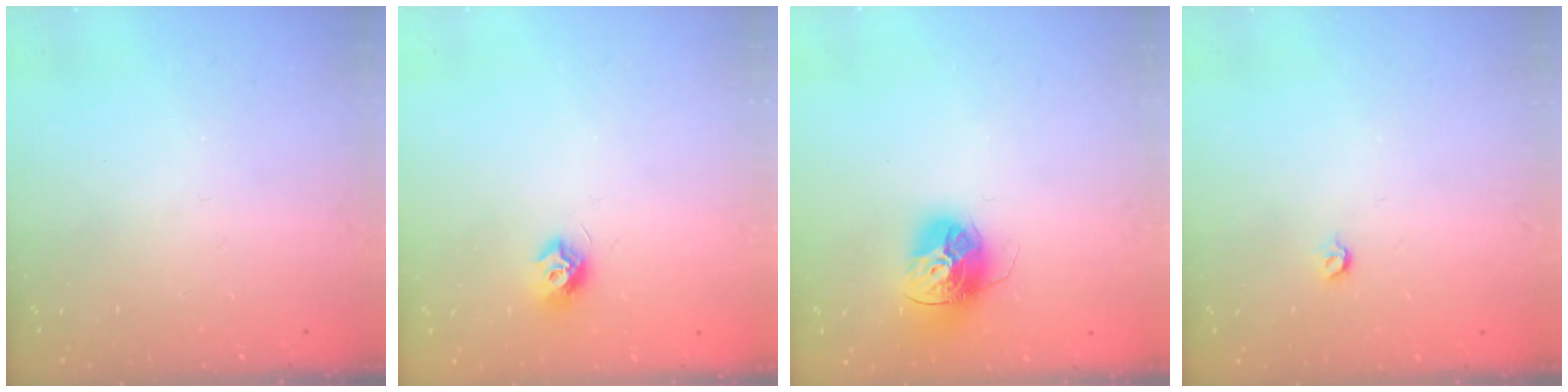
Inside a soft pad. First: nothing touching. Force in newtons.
{"total": 7.3, "press": 7.3, "slide": 0.3}
{"total": 15.0, "press": 14.9, "slide": 1.3}
{"total": 3.6, "press": 3.6, "slide": 0.7}